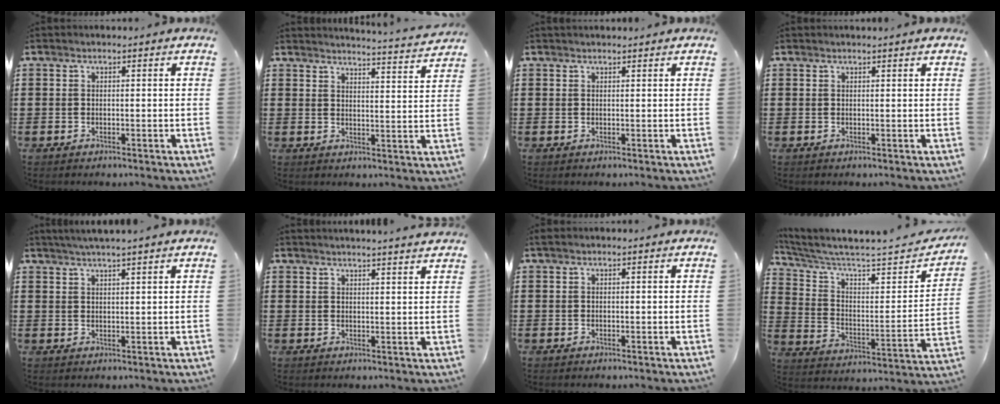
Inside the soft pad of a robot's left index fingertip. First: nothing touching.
{"total": 3.4, "force": [3.3, -0.7, 0.3], "torque": [-0.013, -0.031, 0.053]}
{"total": 0.6, "force": [0.6, 0.1, 0.1], "torque": [-0.003, -0.001, 0.012]}
{"total": 0.6, "force": [0.5, -0.1, 0.2], "torque": [-0.006, -0.003, 0.010]}
{"total": 2.3, "force": [2.1, -0.6, 0.8], "torque": [-0.019, -0.001, 0.039]}
{"total": 2.4, "force": [2.4, -0.6, 0.2], "torque": [-0.010, -0.010, 0.044]}
{"total": 0.0}
{"total": 4.8, "force": [4.1, 1.0, 2.4], "torque": [-0.073, -0.037, 0.062]}